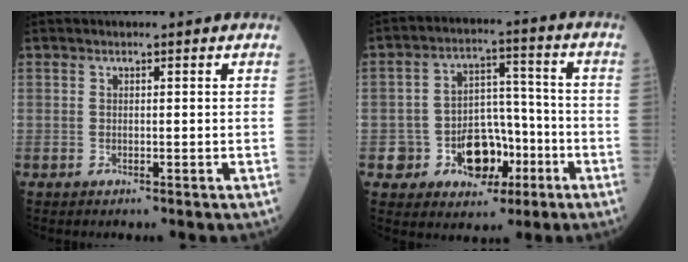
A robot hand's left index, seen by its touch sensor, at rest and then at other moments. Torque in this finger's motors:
{"motor_torque": [1.08, 1.06, 0.24, 0.07]}